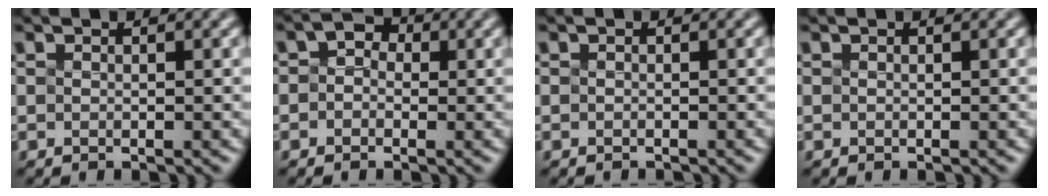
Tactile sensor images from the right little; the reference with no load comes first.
{"total": 1.2, "force": [-0.3, 1.0, 0.6], "torque": [-0.007, 0.008, -0.004]}
{"total": 0.9, "force": [-0.9, -0.1, 0.0], "torque": [0.004, -0.009, -0.013]}
{"total": 0.0}